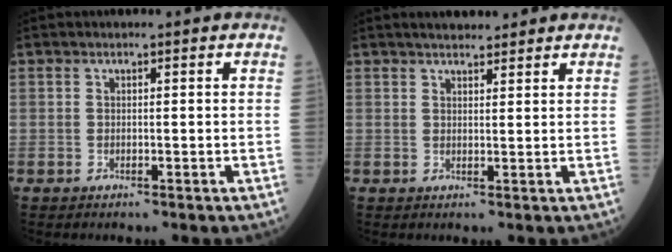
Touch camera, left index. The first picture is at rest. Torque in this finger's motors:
{"motor_torque": [-0.50, -0.51, -0.66, -0.03]}